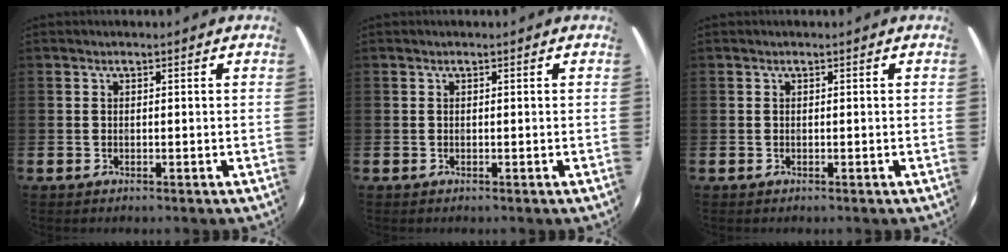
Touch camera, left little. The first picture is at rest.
{"total": 0.0}
{"total": 0.0}